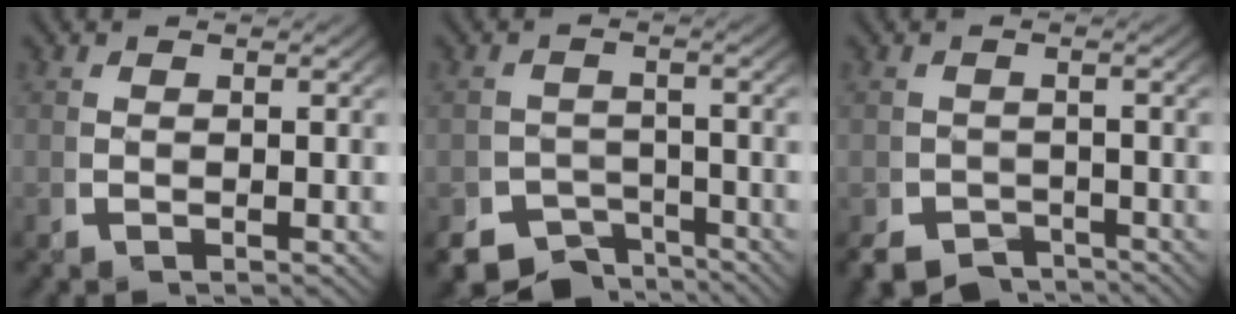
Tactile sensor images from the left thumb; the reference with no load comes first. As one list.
[{"total": 7.3, "force": [-5.9, 3.9, 1.6], "torque": [-0.006, -0.036, -0.094]}, {"total": 4.6, "force": [-4.0, 2.1, 0.4], "torque": [0.017, -0.024, -0.061]}]